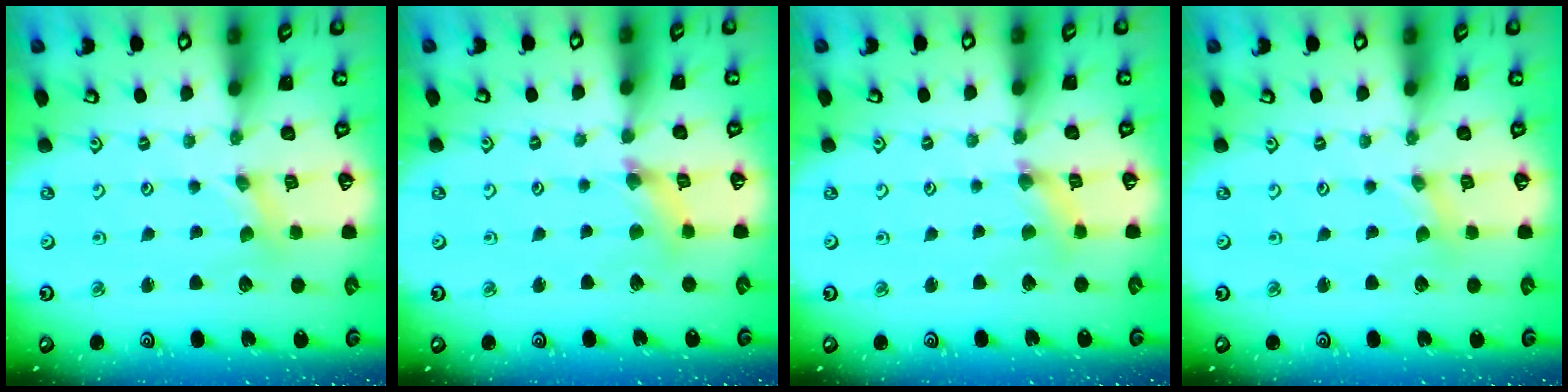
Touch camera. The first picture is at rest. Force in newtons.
{"total": 4.3, "press": 4.3, "slide": 0.4}
{"total": 2.1, "press": 2.1, "slide": 0.4}
{"total": 0.0}